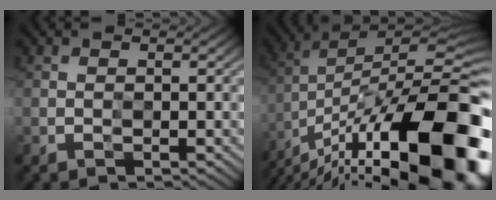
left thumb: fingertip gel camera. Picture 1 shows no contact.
{"total": 20.4, "force": [-13.4, 6.5, 13.8], "torque": [-0.173, 0.013, -0.210]}